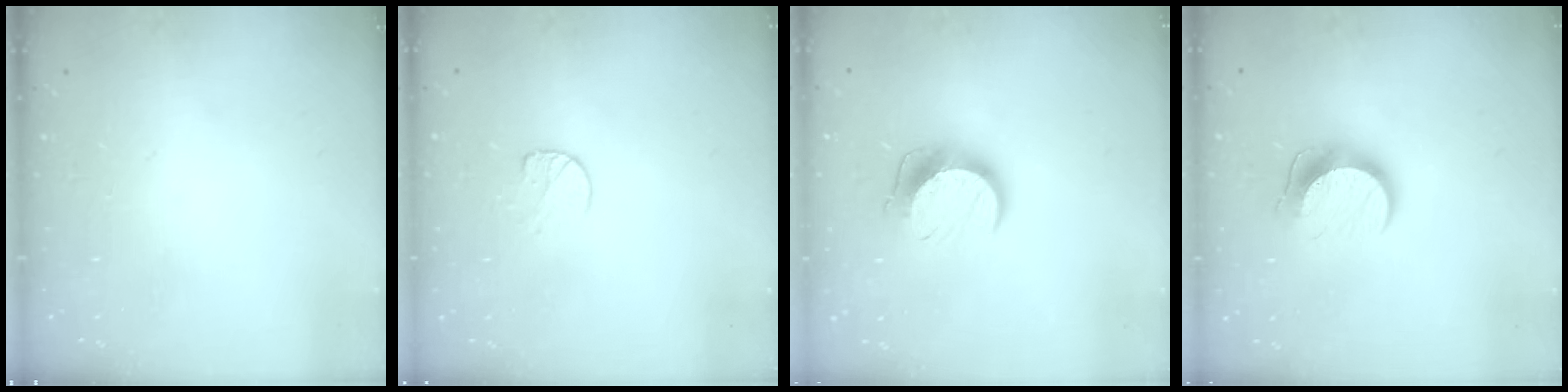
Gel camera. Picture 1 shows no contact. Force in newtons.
{"total": 7.7, "press": 7.7, "slide": 0.7}
{"total": 11.5, "press": 11.5, "slide": 0.8}
{"total": 10.3, "press": 10.3, "slide": 0.5}